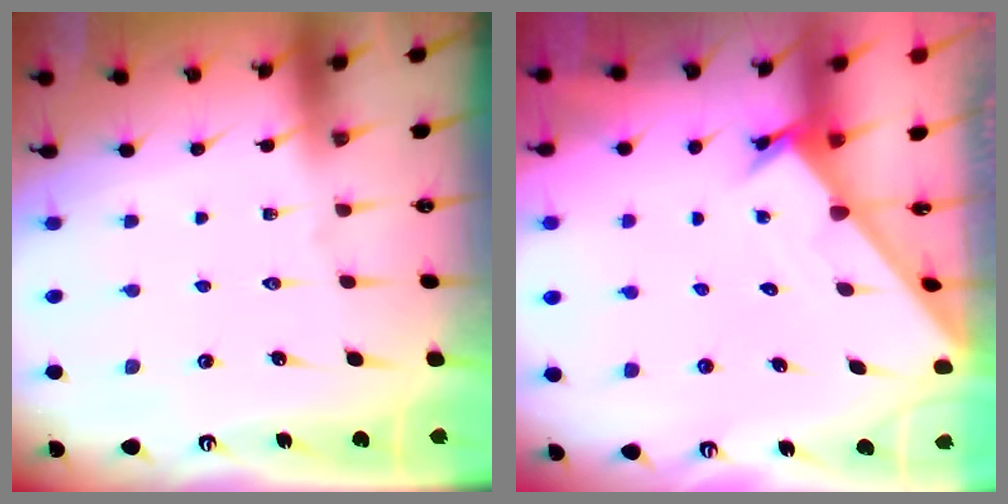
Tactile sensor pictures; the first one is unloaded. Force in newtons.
{"total": 1.7, "press": 1.7, "slide": 0.1}